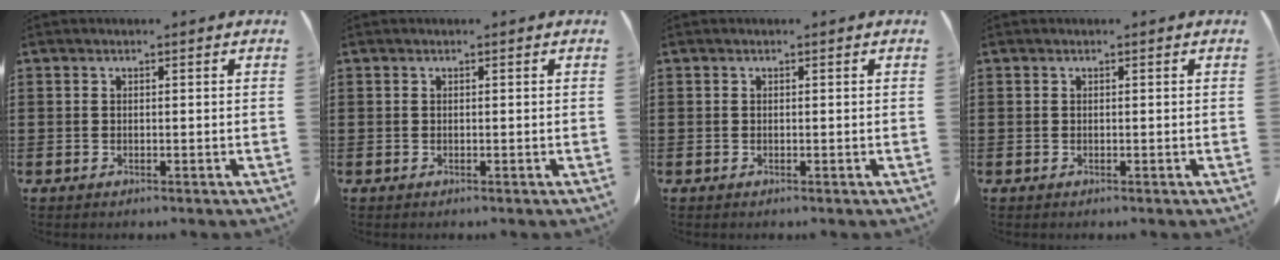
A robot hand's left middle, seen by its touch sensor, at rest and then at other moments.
{"total": 0.0}
{"total": 0.0}
{"total": 0.0}